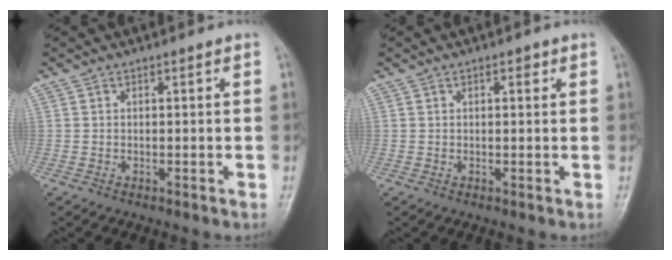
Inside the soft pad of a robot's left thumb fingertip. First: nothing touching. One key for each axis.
{"total": 1.6, "fx": 0.7, "fy": 0.7, "fz": 1.2, "tx": -0.012, "ty": 0.001, "tz": 0.008}